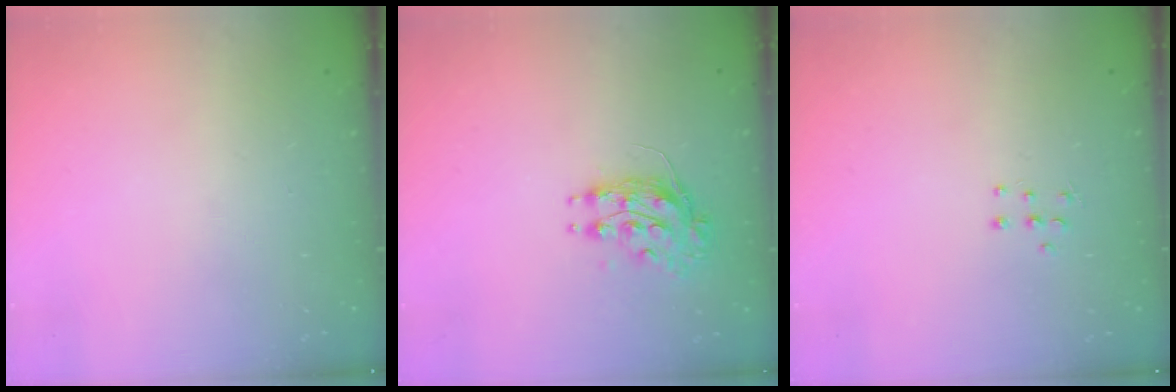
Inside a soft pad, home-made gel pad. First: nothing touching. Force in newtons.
{"total": 8.3, "press": 8.3, "slide": 0.2}
{"total": 5.0, "press": 4.9, "slide": 0.5}